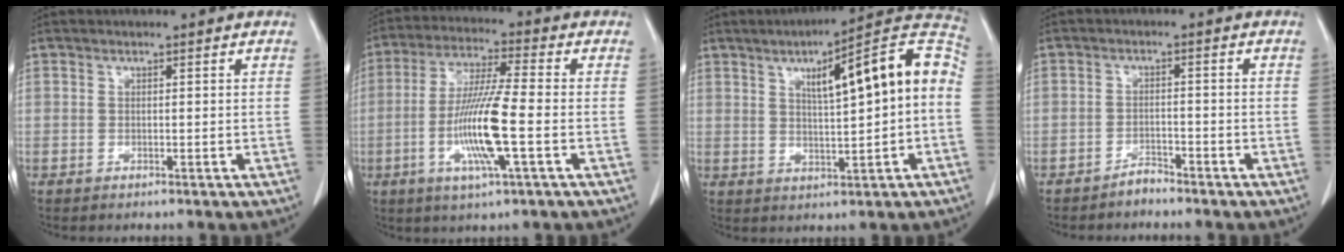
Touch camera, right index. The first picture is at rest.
{"total": 11.9, "force": [-2.9, 0.3, 11.5], "torque": [-0.231, -0.011, -0.059]}
{"total": 15.6, "force": [2.4, 2.2, 15.2], "torque": [-0.213, 0.039, 0.032]}
{"total": 2.0, "force": [-2.0, 0.5, 0.3], "torque": [0.000, 0.001, -0.033]}